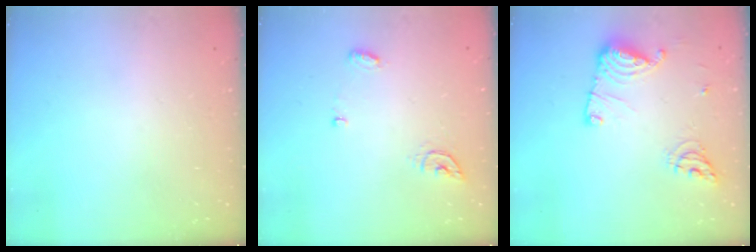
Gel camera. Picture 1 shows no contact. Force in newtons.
{"total": 5.5, "press": 5.5, "slide": 0.5}
{"total": 13.5, "press": 13.4, "slide": 1.2}